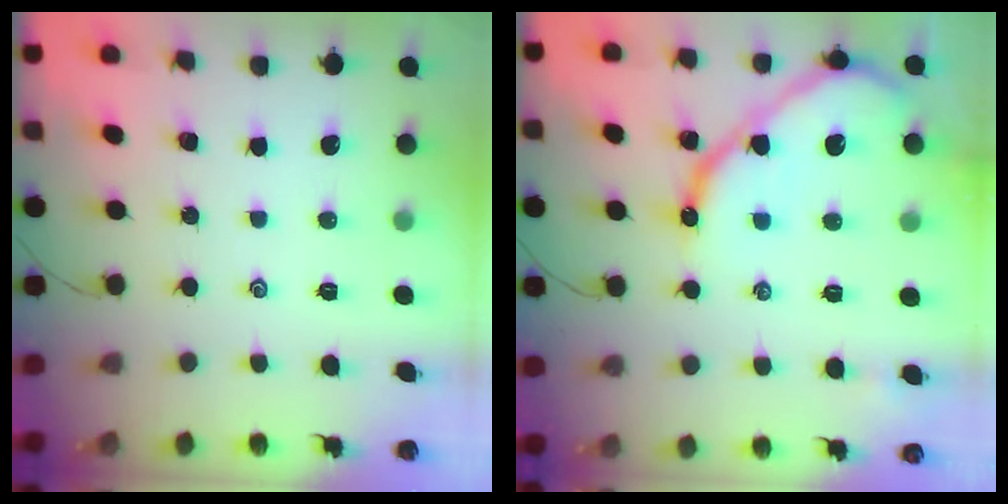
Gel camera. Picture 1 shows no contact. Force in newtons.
{"total": 11.8, "press": 11.7, "slide": 1.3}